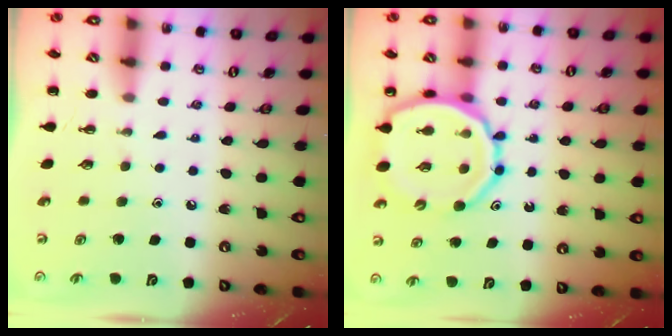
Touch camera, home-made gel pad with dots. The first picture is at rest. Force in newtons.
{"total": 15.2, "press": 14.8, "slide": 3.4}